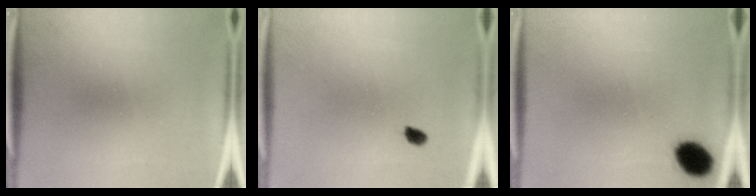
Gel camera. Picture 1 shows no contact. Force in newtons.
{"total": 1.5}
{"total": 7.0}